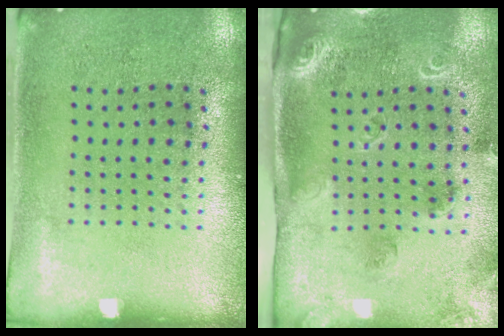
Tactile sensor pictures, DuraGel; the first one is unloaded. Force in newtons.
{"total": 1.8, "press": 1.7, "slide": 0.5}